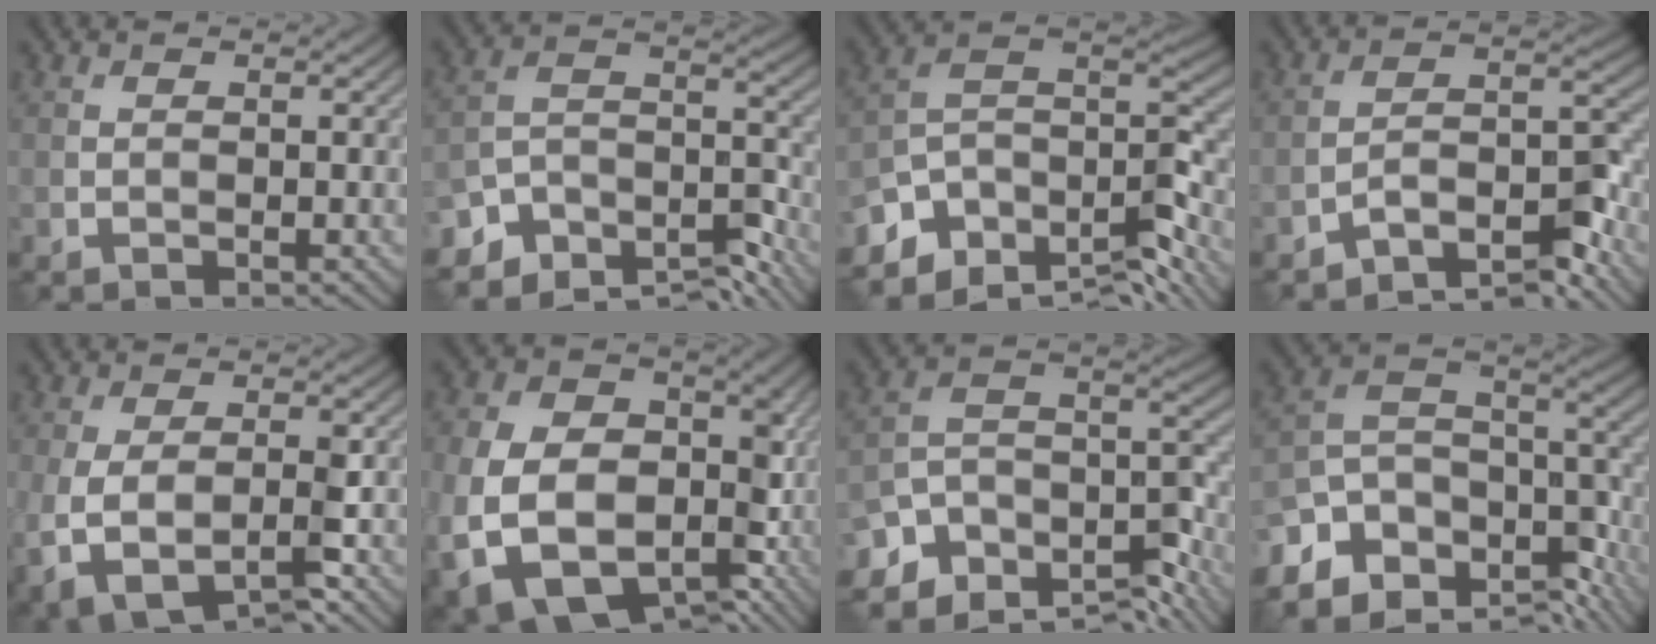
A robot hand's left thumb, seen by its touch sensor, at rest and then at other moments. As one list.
[{"total": 10.1, "force": [-8.4, 4.1, 3.7], "torque": [-0.077, -0.005, -0.152]}, {"total": 10.6, "force": [-6.4, 5.6, 6.3], "torque": [-0.135, 0.001, -0.108]}, {"total": 7.0, "force": [-5.7, 1.5, 3.9], "torque": [-0.055, 0.010, -0.106]}, {"total": 7.8, "force": [-2.8, 3.9, 6.1], "torque": [-0.138, -0.031, -0.043]}, {"total": 16.1, "force": [-4.6, 12.4, 9.1], "torque": [-0.212, -0.042, -0.067]}, {"total": 11.4, "force": [-8.2, 5.2, 6.0], "torque": [-0.137, -0.016, -0.130]}, {"total": 13.8, "force": [-7.8, 7.9, 8.2], "torque": [-0.204, -0.035, -0.106]}]